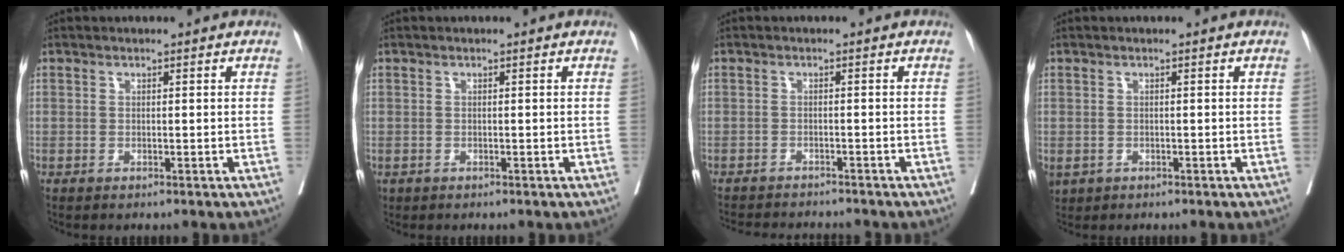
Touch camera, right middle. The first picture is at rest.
{"total": 0.0}
{"total": 8.5, "force": [-8.1, 1.0, 2.3], "torque": [-0.029, -0.004, -0.111]}
{"total": 2.7, "force": [-1.2, 2.2, 0.9], "torque": [-0.020, -0.003, -0.014]}